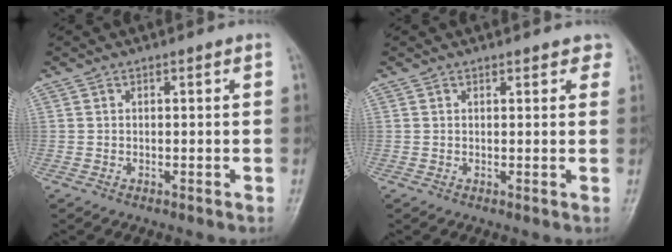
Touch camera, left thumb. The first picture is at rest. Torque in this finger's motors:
{"motor_torque": [-0.25, -0.19, -0.01, -0.01, 0.00]}